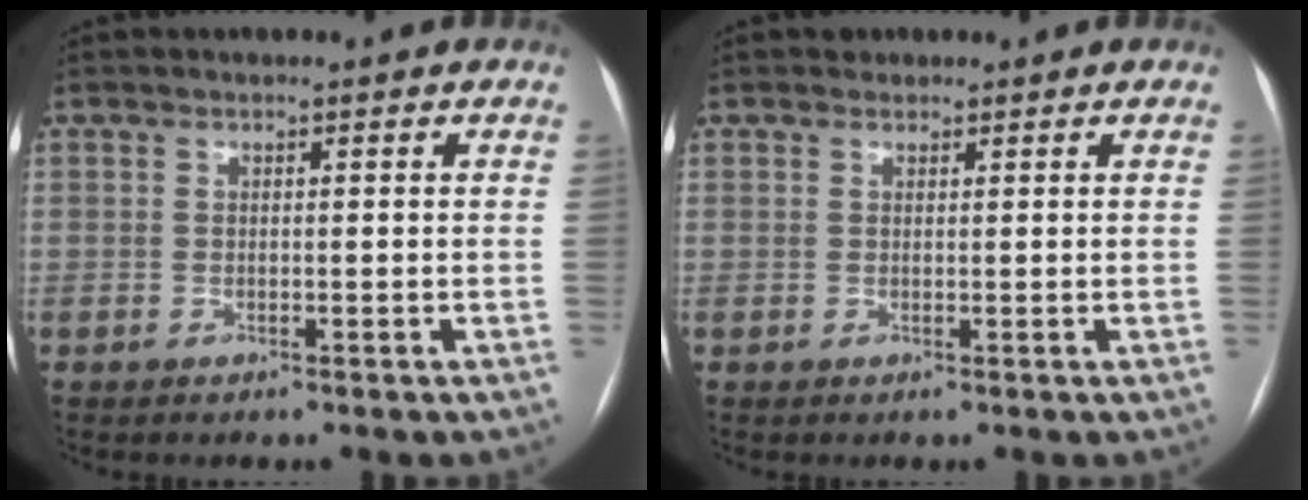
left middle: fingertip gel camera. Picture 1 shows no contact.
{"total": 0.7, "force": [0.5, 0.4, -0.1], "torque": [0.001, 0.000, 0.006]}